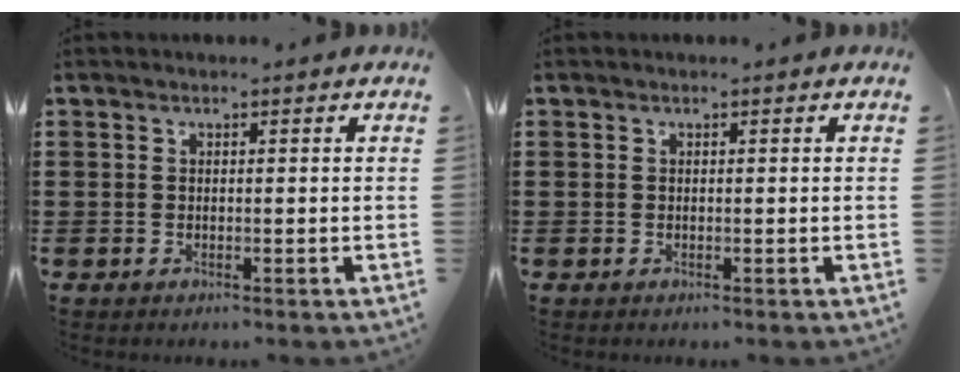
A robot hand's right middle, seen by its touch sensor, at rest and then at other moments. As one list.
[{"total": 0.0}]